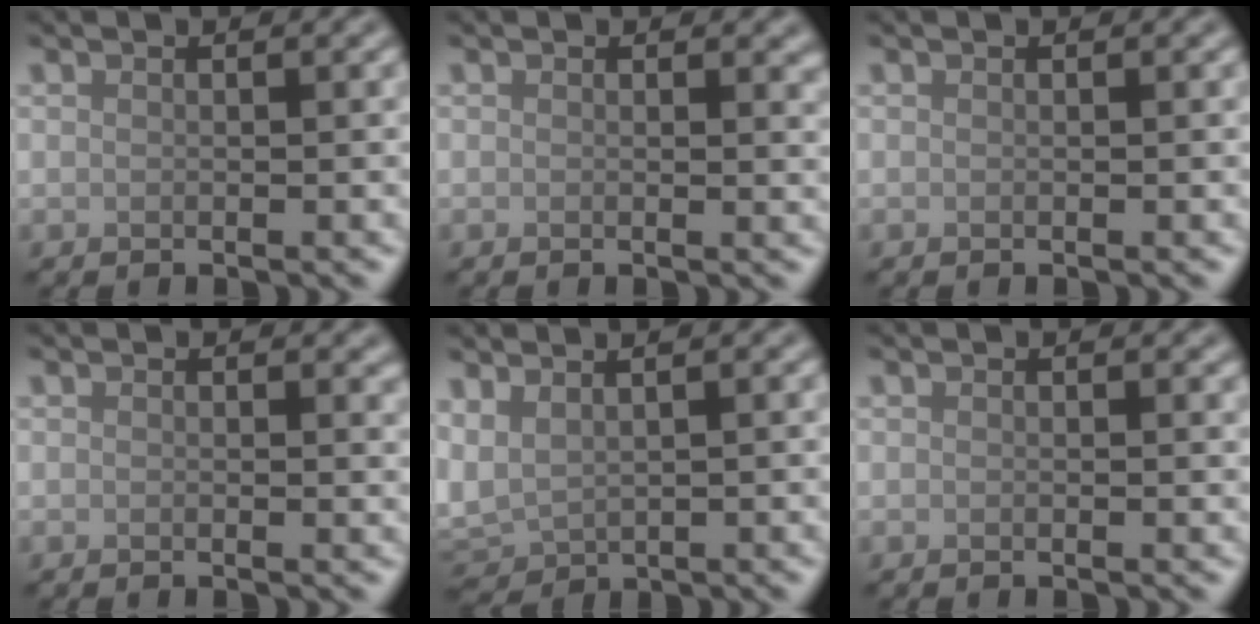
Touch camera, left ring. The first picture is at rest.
{"total": 0.9, "force": [0.5, 0.5, 0.6], "torque": [-0.003, -0.005, 0.006]}
{"total": 0.0}
{"total": 0.6, "force": [0.3, 0.3, 0.3], "torque": [-0.002, -0.004, 0.003]}
{"total": 2.5, "force": [1.2, 1.4, 1.6], "torque": [-0.050, 0.003, 0.026]}
{"total": 0.0}